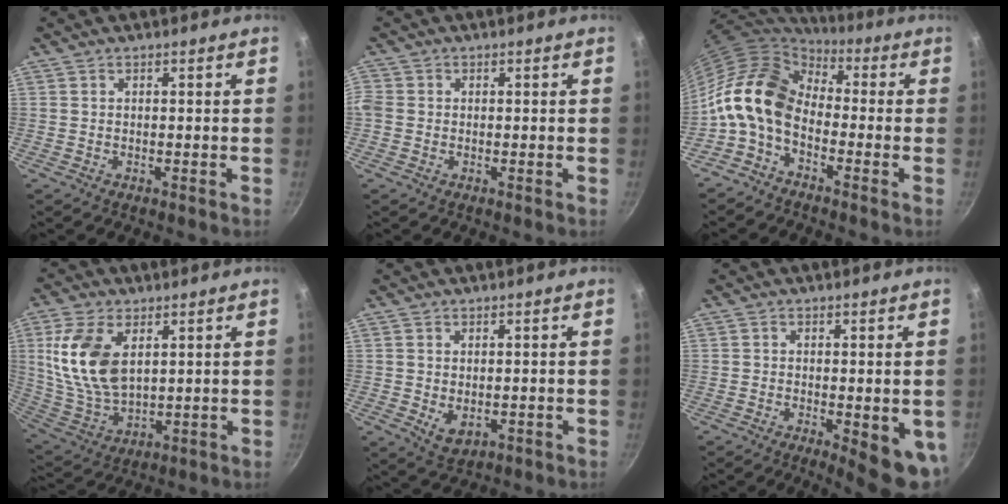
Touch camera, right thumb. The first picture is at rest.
{"total": 2.8, "force": [-0.4, 2.5, 1.3], "torque": [-0.026, 0.003, -0.015]}
{"total": 13.7, "force": [-1.8, 9.4, 9.9], "torque": [-0.167, 0.036, -0.058]}
{"total": 14.8, "force": [4.2, 8.5, 11.4], "torque": [-0.212, -0.020, 0.095]}
{"total": 3.9, "force": [0.0, 2.7, 2.9], "torque": [-0.046, -0.014, 0.007]}
{"total": 8.9, "force": [-1.8, 2.8, 8.2], "torque": [-0.086, -0.006, -0.016]}